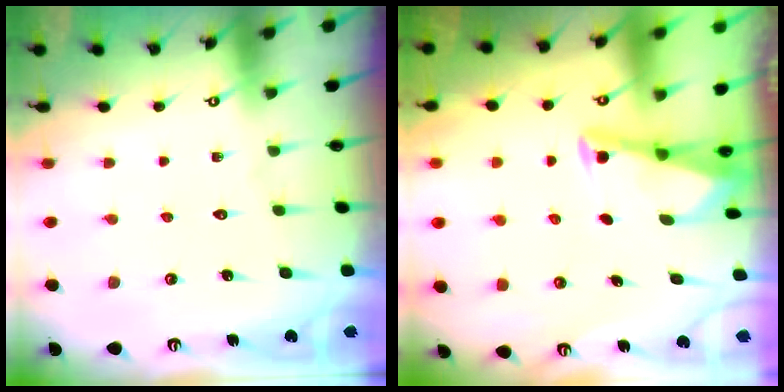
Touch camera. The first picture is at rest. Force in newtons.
{"total": 2.8, "press": 2.8, "slide": 0.4}